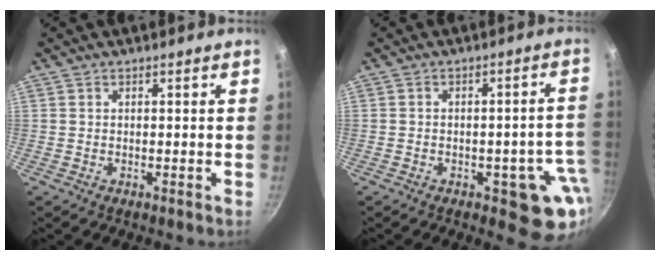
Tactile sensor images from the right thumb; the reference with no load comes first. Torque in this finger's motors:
{"motor_torque": [1.65, 1.37, -0.07, -0.05, 0.12]}